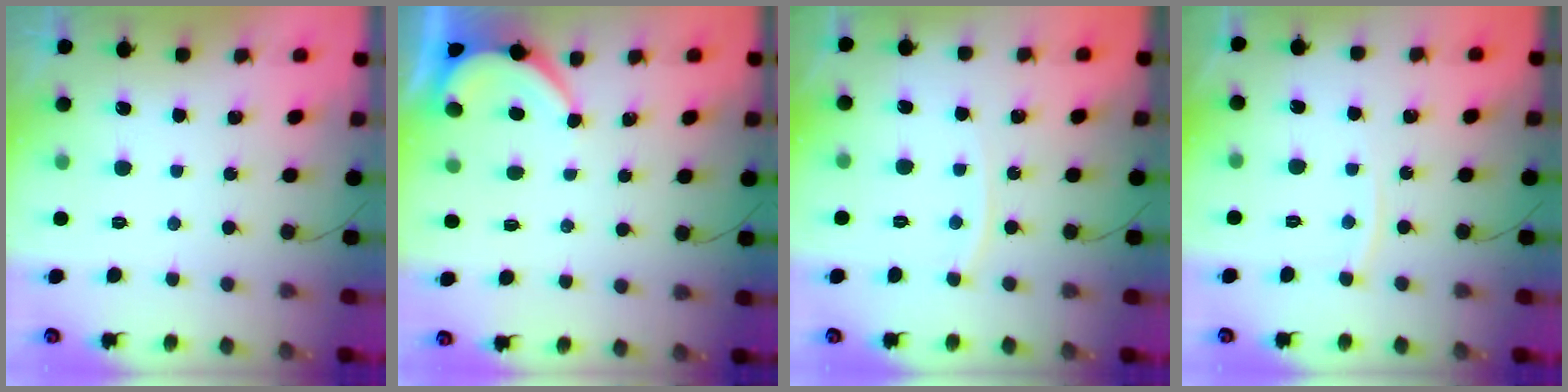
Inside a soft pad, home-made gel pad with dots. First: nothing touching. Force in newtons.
{"total": 2.6, "press": 2.6, "slide": 0.3}
{"total": 4.1, "press": 4.1, "slide": 0.4}
{"total": 2.5, "press": 2.5, "slide": 0.4}